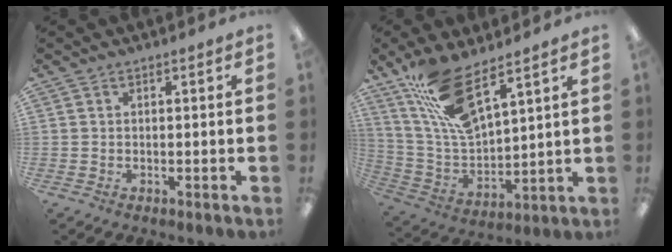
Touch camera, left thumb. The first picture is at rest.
{"total": 15.3, "force": [10.8, 4.9, 9.6], "torque": [-0.212, -0.048, 0.193]}